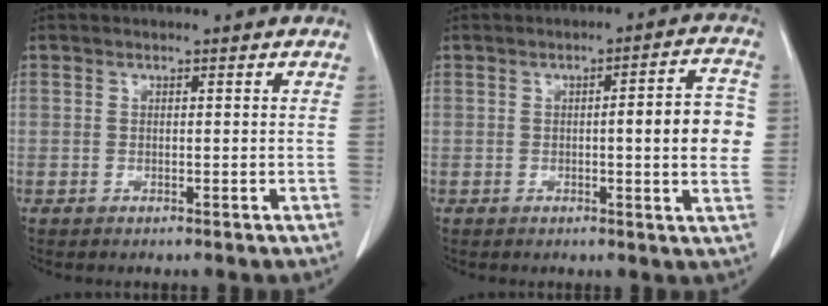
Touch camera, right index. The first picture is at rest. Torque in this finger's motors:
{"motor_torque": [0.45, -0.14, 0.29, 0.05]}